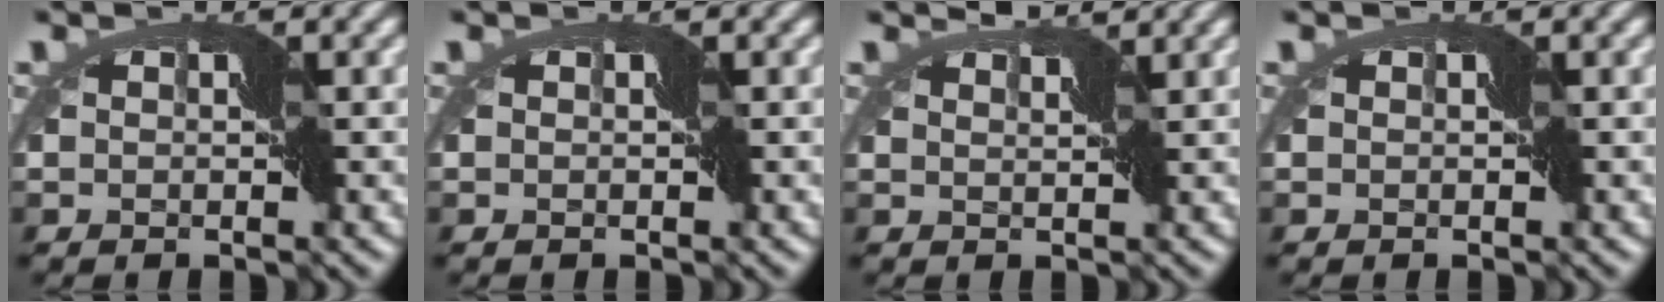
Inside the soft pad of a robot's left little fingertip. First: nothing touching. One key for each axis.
{"total": 0.0}
{"total": 1.7, "fx": 1.7, "fy": 0.0, "fz": 0.1, "tx": -0.010, "ty": 0.004, "tz": 0.029}
{"total": 0.0}